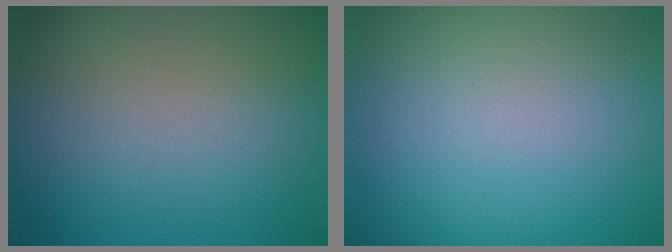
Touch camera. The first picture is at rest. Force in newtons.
{"total": 0.0}